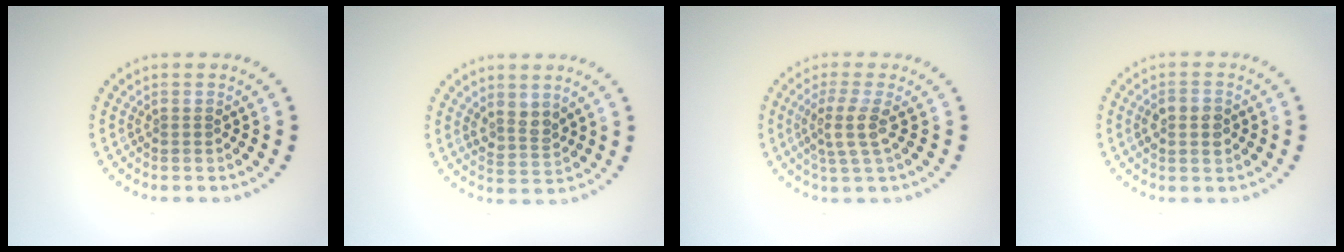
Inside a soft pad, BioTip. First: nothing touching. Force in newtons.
{"total": 2.1, "press": 1.8, "slide": 1.2}
{"total": 2.9, "press": 2.2, "slide": 1.8}
{"total": 2.9, "press": 2.9, "slide": 0.2}